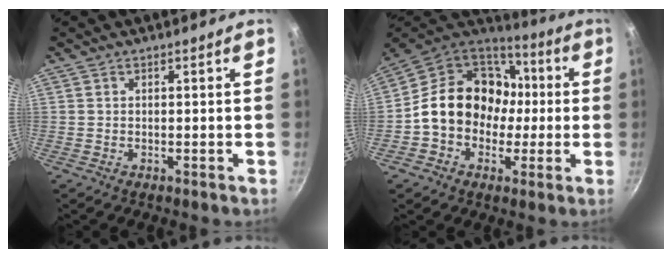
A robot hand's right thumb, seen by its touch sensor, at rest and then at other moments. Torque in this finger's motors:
{"motor_torque": [0.82, 2.79, 0.96, -0.82, 0.36]}